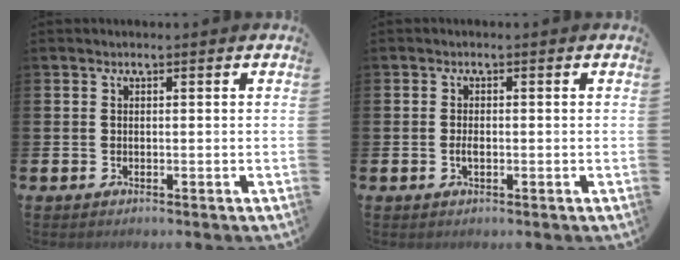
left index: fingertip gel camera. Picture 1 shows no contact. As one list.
[{"total": 1.4, "force": [-0.3, 0.6, 1.2], "torque": [-0.019, 0.000, -0.007]}]